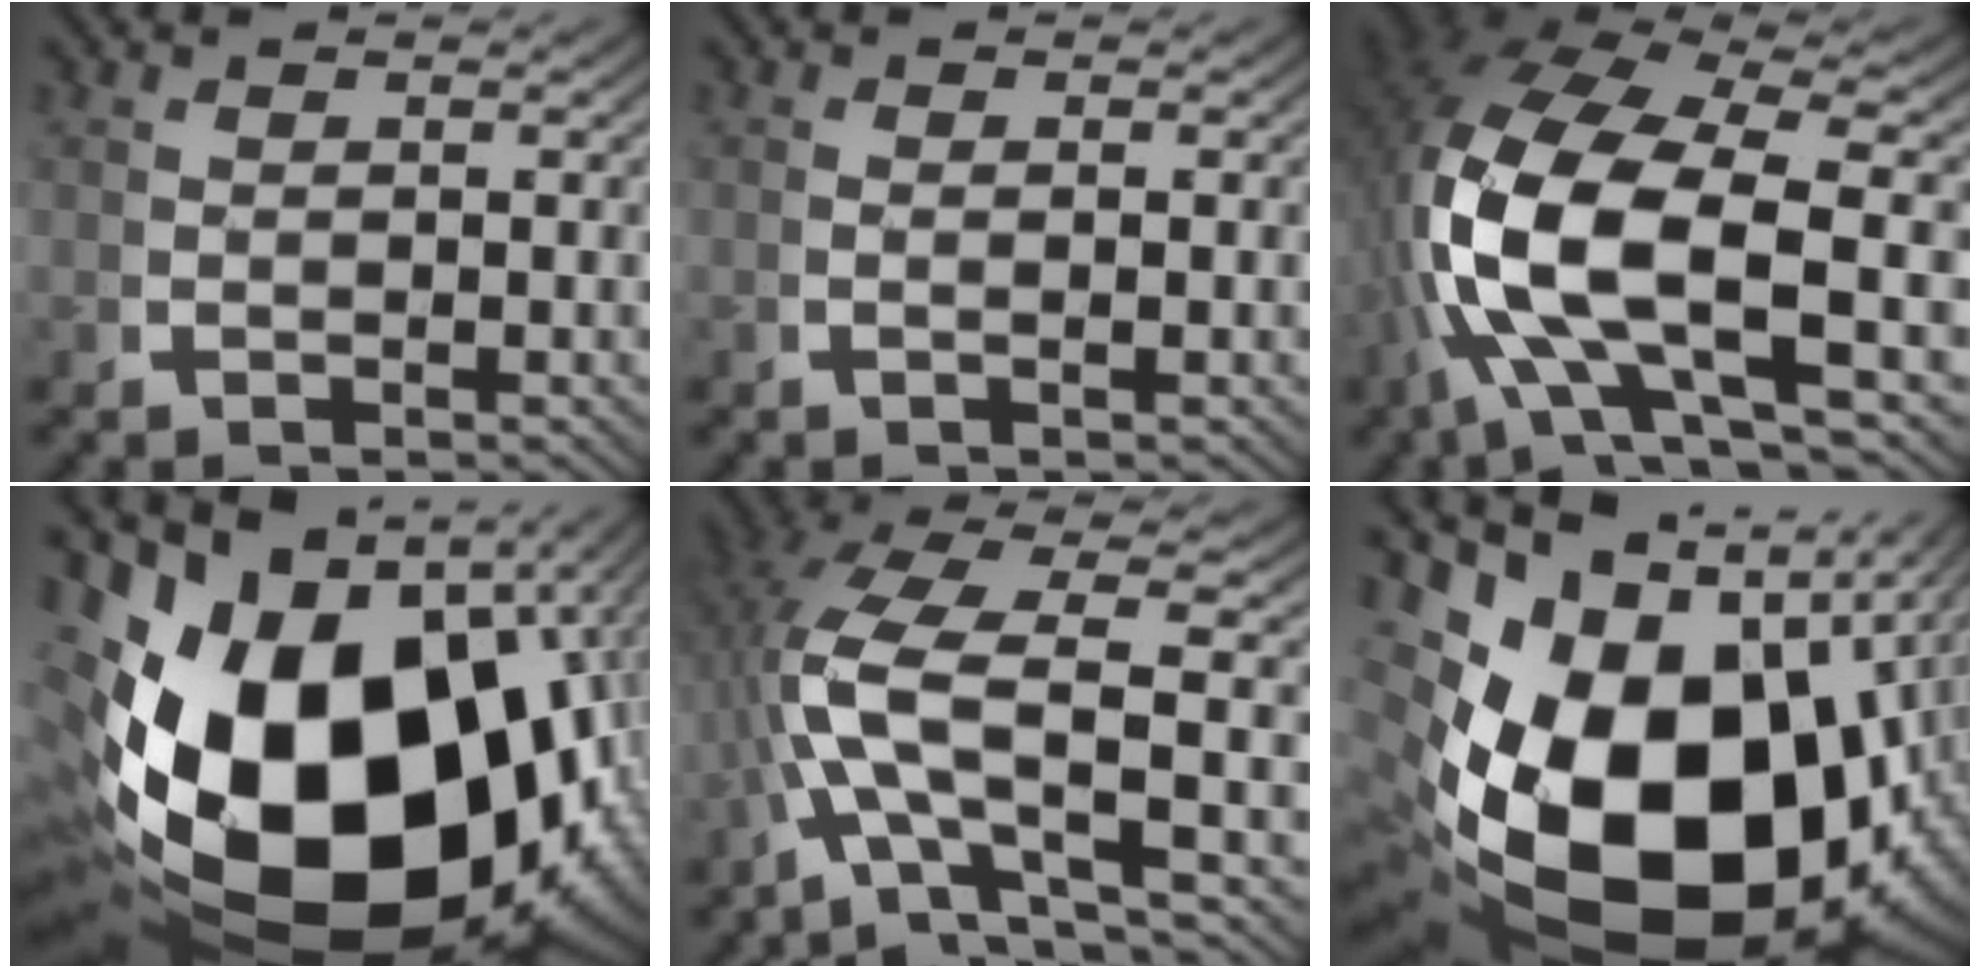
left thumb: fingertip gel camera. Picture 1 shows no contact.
{"total": 0.6, "force": [0.0, -0.1, 0.6], "torque": [-0.016, 0.001, 0.000]}
{"total": 15.8, "force": [-0.5, 9.1, 12.9], "torque": [-0.299, -0.043, 0.010]}
{"total": 32.1, "force": [-2.5, 20.7, 24.4], "torque": [-0.453, -0.074, 0.002]}
{"total": 8.9, "force": [-0.8, 4.9, 7.4], "torque": [-0.191, -0.031, 0.002]}
{"total": 26.1, "force": [-0.8, 17.2, 19.6], "torque": [-0.355, -0.055, 0.014]}